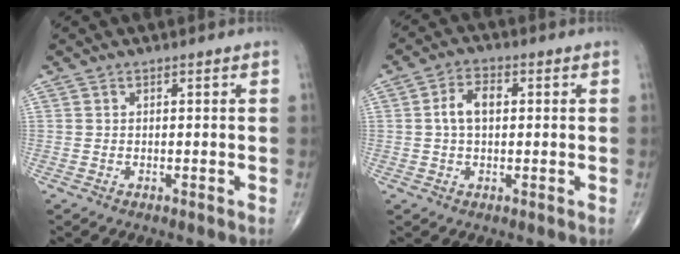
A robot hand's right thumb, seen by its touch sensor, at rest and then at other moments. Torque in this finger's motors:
{"motor_torque": [0.05, 0.01, 0.59, 0.22, 0.02]}